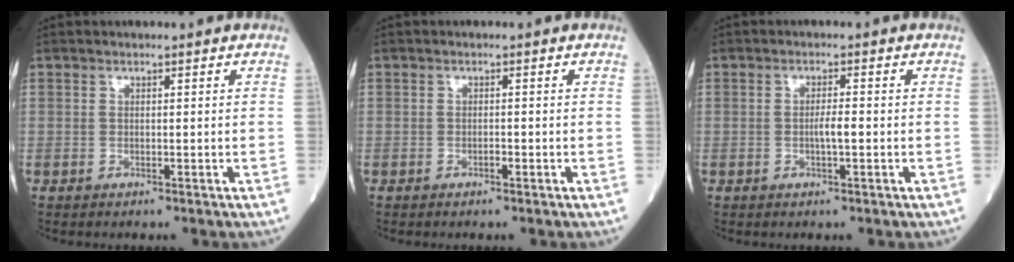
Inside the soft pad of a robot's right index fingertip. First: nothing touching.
{"total": 0.6, "force": [-0.4, 0.2, 0.5], "torque": [-0.010, 0.001, -0.006]}
{"total": 2.1, "force": [-0.4, 0.2, 2.0], "torque": [-0.038, 0.001, -0.008]}